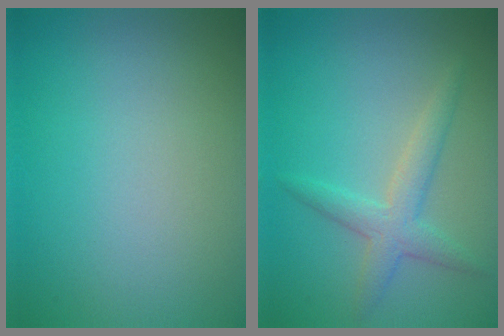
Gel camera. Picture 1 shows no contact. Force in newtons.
{"total": 2.7, "press": 2.7, "slide": 0.1}